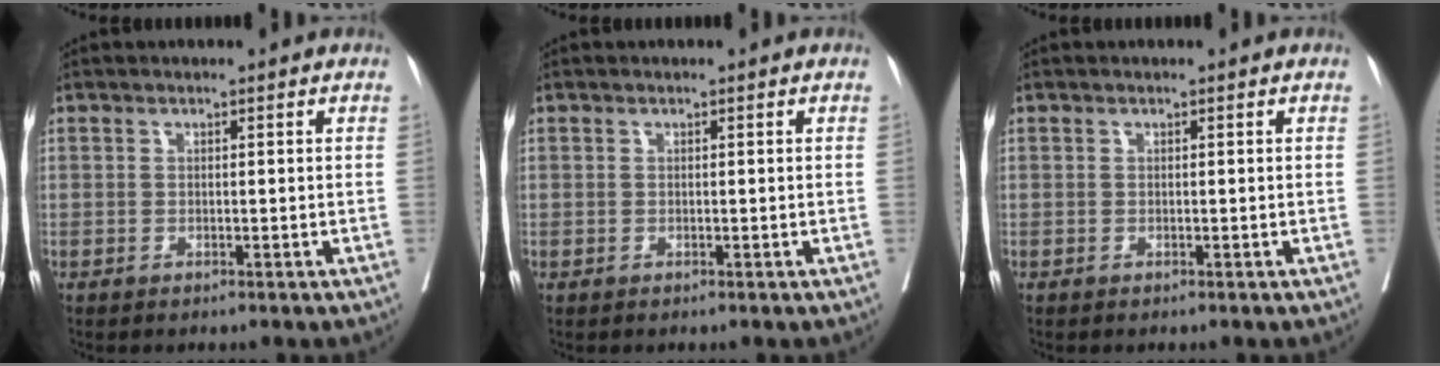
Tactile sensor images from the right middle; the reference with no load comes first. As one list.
[{"total": 0.0}, {"total": 0.0}]